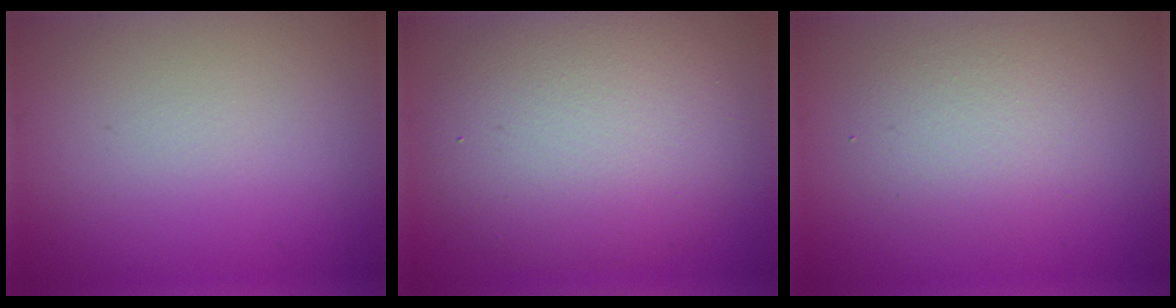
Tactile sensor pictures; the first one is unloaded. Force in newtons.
{"total": 8.1, "press": 8.0, "slide": 0.6}
{"total": 3.2, "press": 3.2, "slide": 0.1}